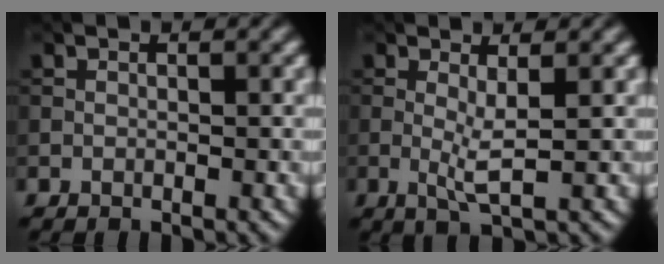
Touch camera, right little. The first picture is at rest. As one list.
[{"total": 2.3, "force": [0.6, 0.2, 2.2], "torque": [-0.042, -0.008, 0.011]}]